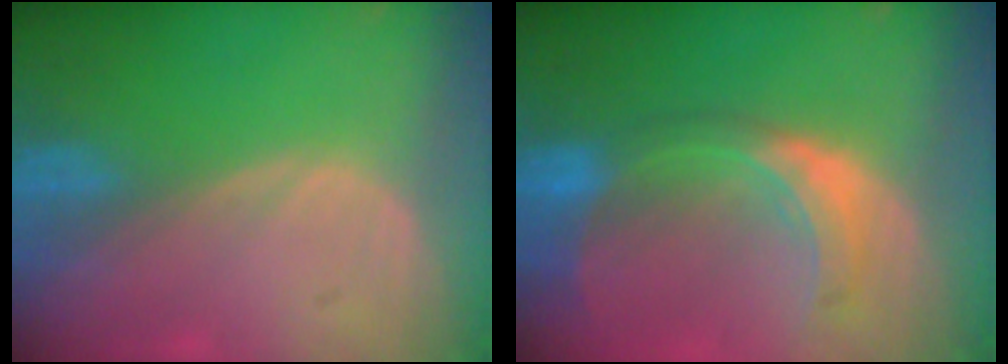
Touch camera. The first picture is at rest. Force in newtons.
{"total": 8.3, "press": 7.4, "slide": 3.8}